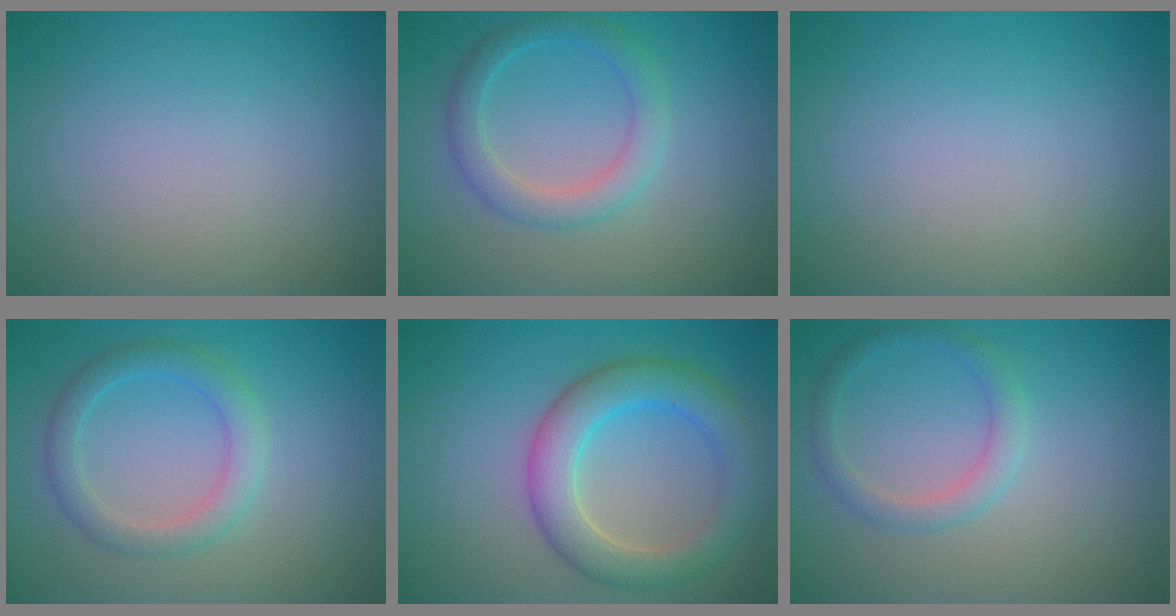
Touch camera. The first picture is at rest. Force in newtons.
{"total": 3.0, "press": 3.0, "slide": 0.1}
{"total": 0.0}
{"total": 2.9, "press": 2.9, "slide": 0.1}
{"total": 5.4, "press": 5.4, "slide": 0.2}
{"total": 2.0, "press": 2.0, "slide": 0.1}